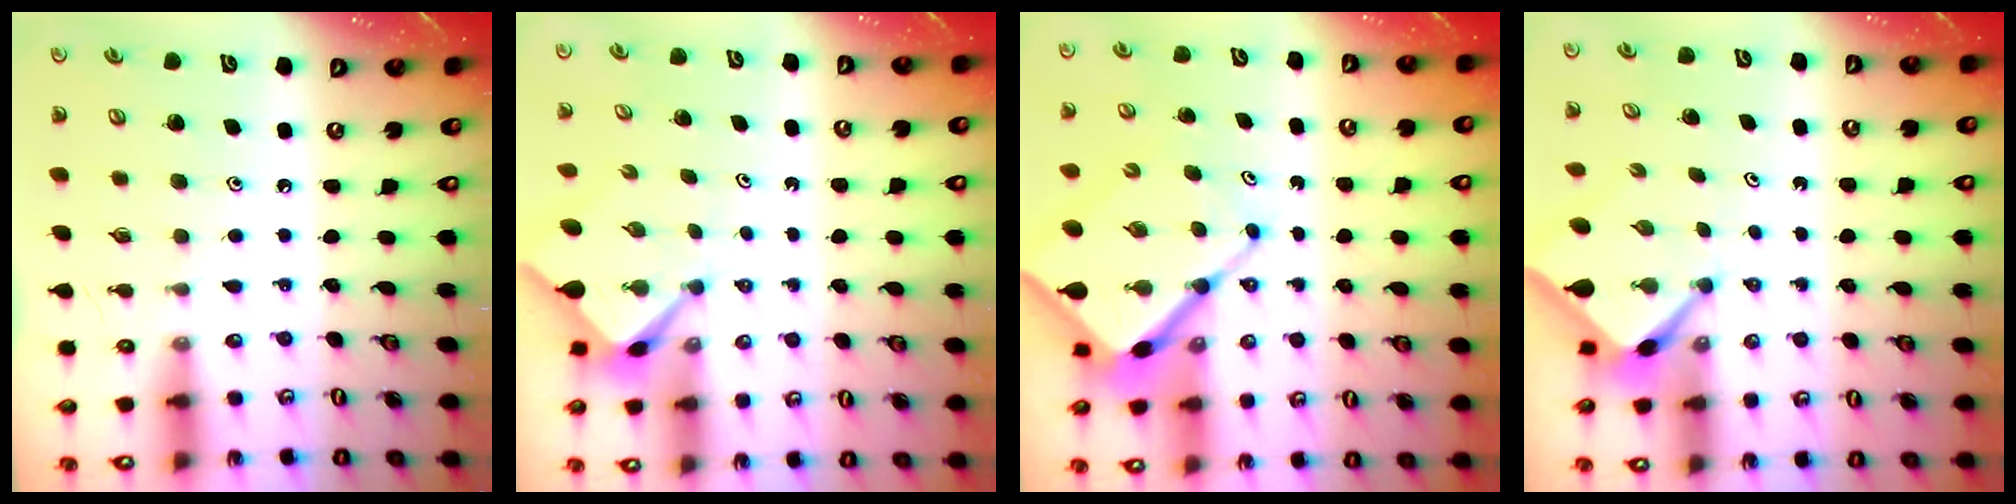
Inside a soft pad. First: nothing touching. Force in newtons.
{"total": 3.0, "press": 3.0, "slide": 0.3}
{"total": 11.4, "press": 11.4, "slide": 1.2}
{"total": 2.8, "press": 2.8, "slide": 0.3}